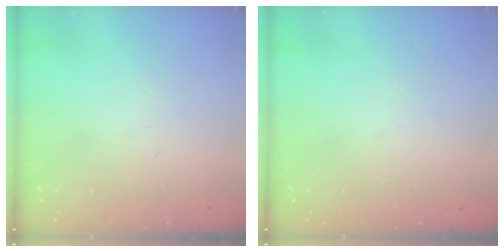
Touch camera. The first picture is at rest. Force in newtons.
{"total": 0.0}